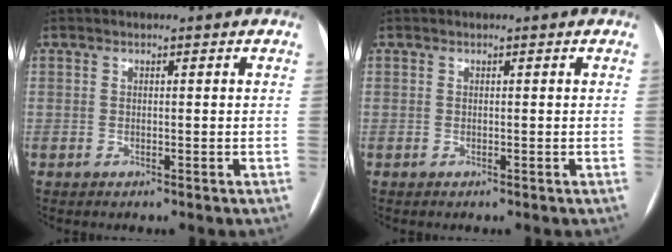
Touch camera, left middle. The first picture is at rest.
{"total": 0.0}